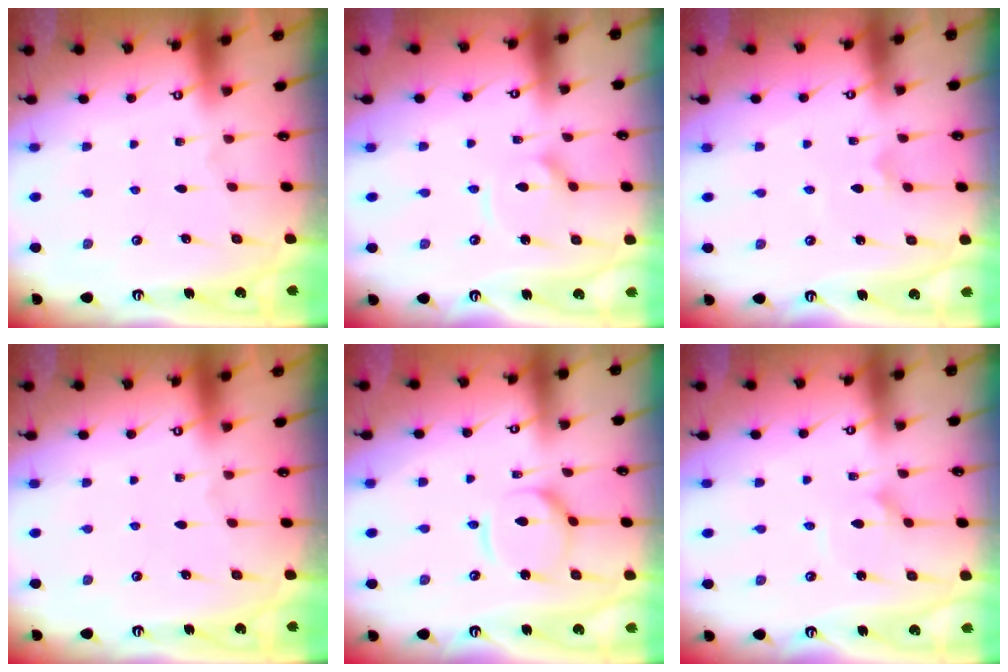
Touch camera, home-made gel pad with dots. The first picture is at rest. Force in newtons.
{"total": 5.7, "press": 5.7, "slide": 0.5}
{"total": 2.5, "press": 2.5, "slide": 0.3}
{"total": 0.0}
{"total": 9.3, "press": 9.3, "slide": 1.0}
{"total": 1.8, "press": 1.8, "slide": 0.0}